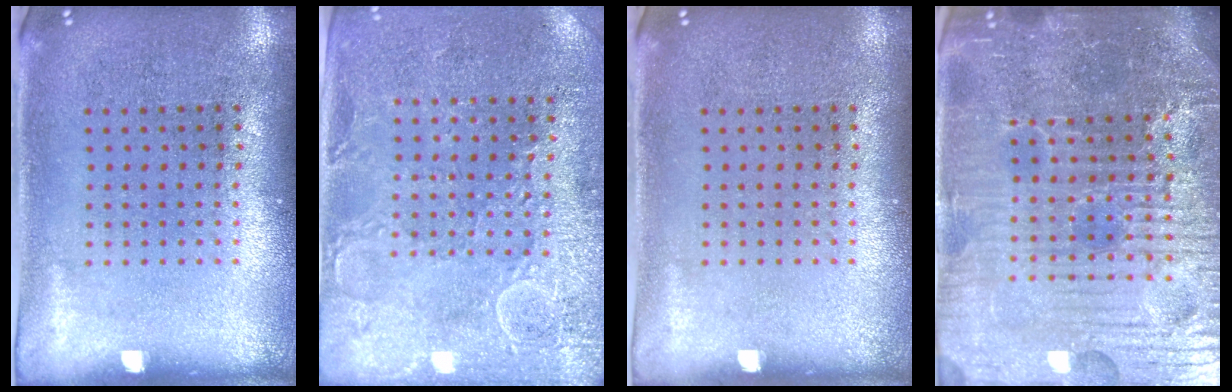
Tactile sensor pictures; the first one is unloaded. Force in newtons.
{"total": 2.7, "press": 2.6, "slide": 0.7}
{"total": 0.0}
{"total": 6.1, "press": 5.7, "slide": 2.3}